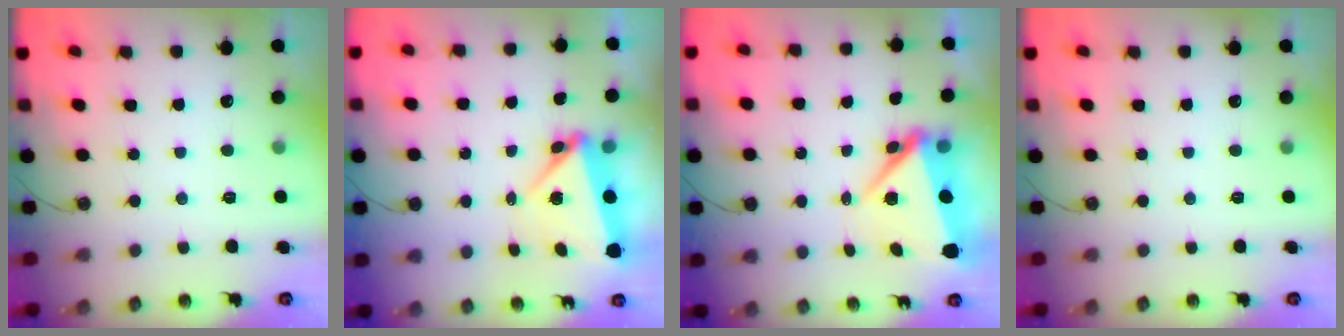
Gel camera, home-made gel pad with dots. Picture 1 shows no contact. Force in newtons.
{"total": 5.7, "press": 5.4, "slide": 2.0}
{"total": 6.7, "press": 6.6, "slide": 1.5}
{"total": 0.0}